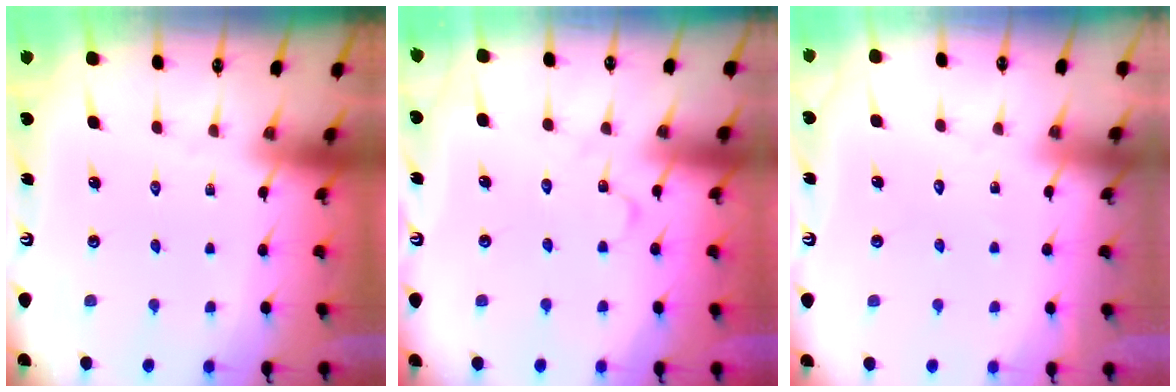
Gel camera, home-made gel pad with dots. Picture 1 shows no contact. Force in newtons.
{"total": 3.1, "press": 3.1, "slide": 0.5}
{"total": 4.0, "press": 4.0, "slide": 0.4}